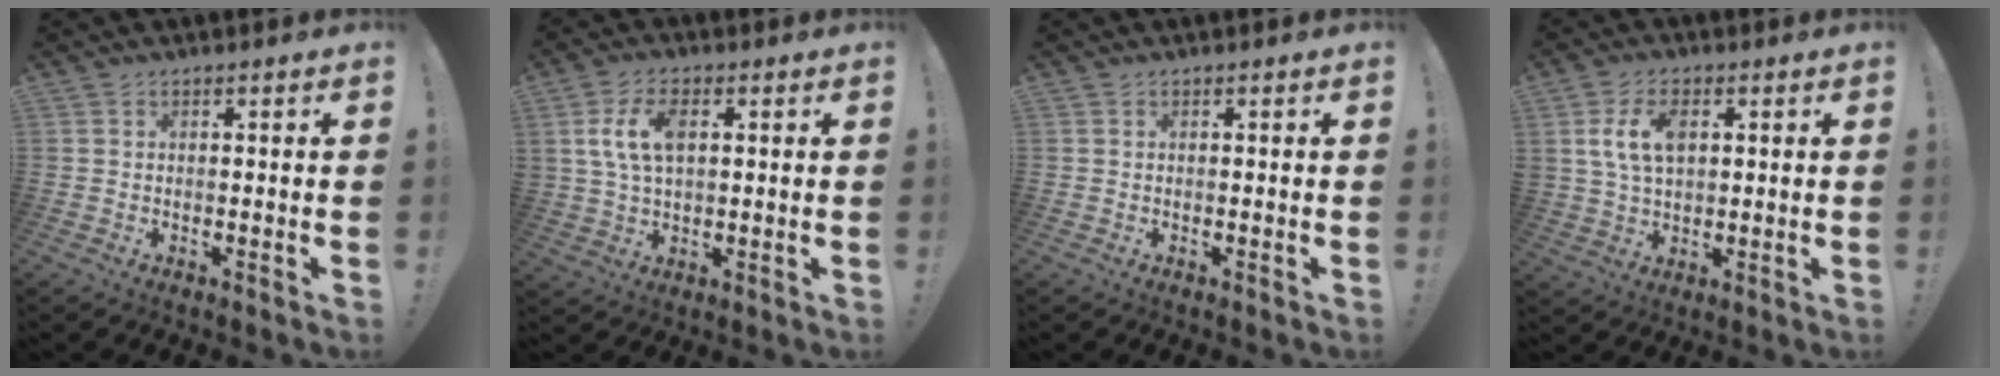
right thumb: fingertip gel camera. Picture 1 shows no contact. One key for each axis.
{"total": 9.5, "fx": 2.3, "fy": 5.7, "fz": 7.2, "tx": -0.134, "ty": 0.003, "tz": 0.043}
{"total": 0.0}
{"total": 9.3, "fx": 2.5, "fy": 6.0, "fz": 6.6, "tx": -0.118, "ty": 0.007, "tz": 0.048}